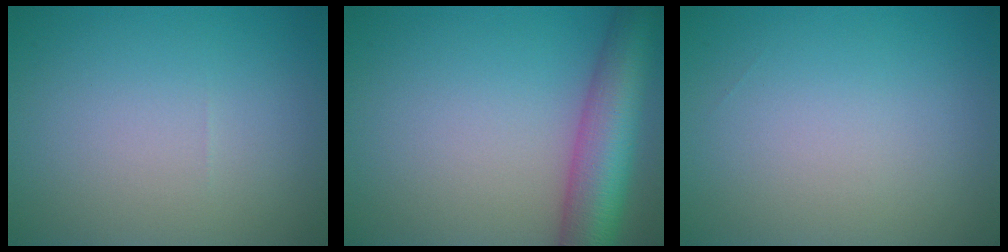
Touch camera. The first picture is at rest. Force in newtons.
{"total": 8.4, "press": 8.4, "slide": 0.3}
{"total": 0.0}